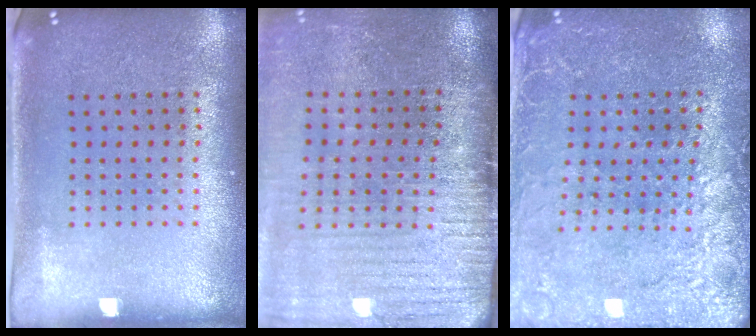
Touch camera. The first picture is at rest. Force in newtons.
{"total": 3.7, "press": 3.2, "slide": 1.9}
{"total": 2.9, "press": 2.8, "slide": 0.4}